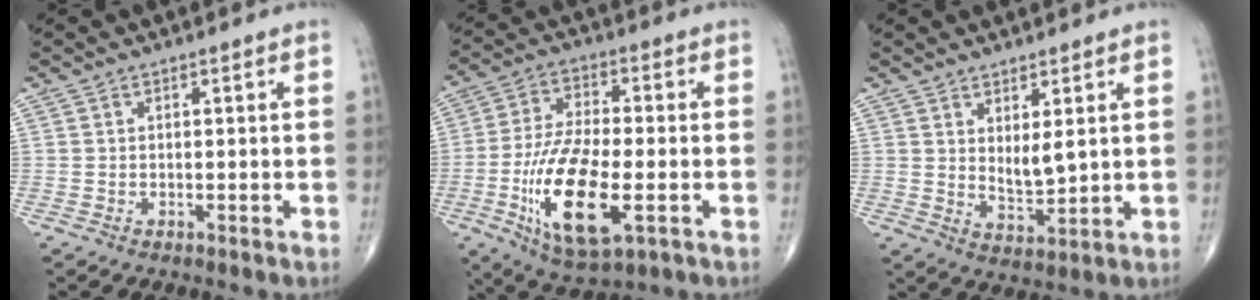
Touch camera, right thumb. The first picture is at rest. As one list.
[{"total": 17.3, "force": [-4.9, 6.4, 15.2], "torque": [-0.302, 0.001, -0.082]}, {"total": 5.2, "force": [1.7, 2.0, 4.4], "torque": [-0.069, -0.027, 0.038]}]